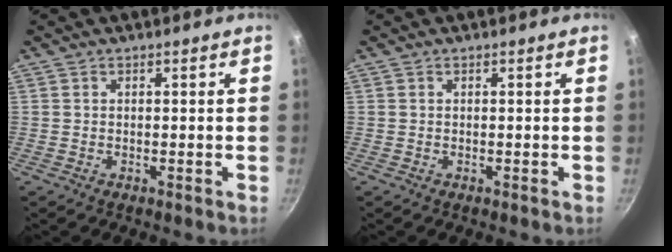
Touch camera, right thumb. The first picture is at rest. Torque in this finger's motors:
{"motor_torque": [-0.17, 0.19, 0.03, 0.02, 0.00]}